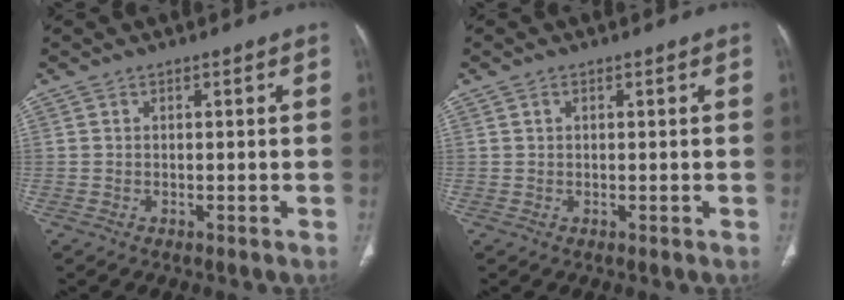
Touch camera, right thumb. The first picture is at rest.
{"total": 0.6, "force": [0.3, 0.4, 0.4], "torque": [-0.006, 0.000, 0.005]}